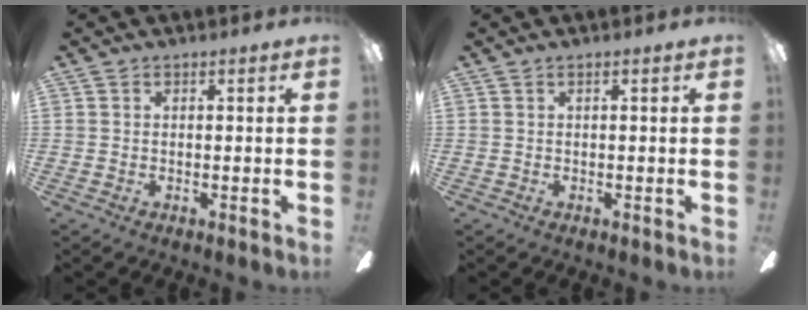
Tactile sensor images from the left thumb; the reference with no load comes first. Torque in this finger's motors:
{"motor_torque": [-0.03, 0.05, -0.21, 0.05, 0.00]}